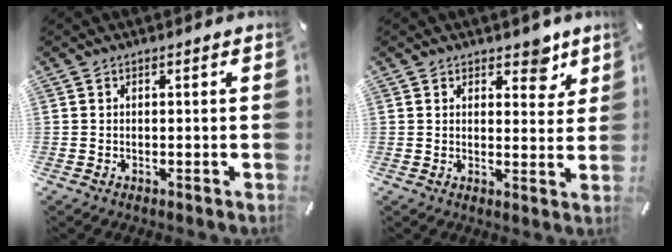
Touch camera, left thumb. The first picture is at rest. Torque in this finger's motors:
{"motor_torque": [0.37, -0.35, -0.06, 0.10, 0.01]}